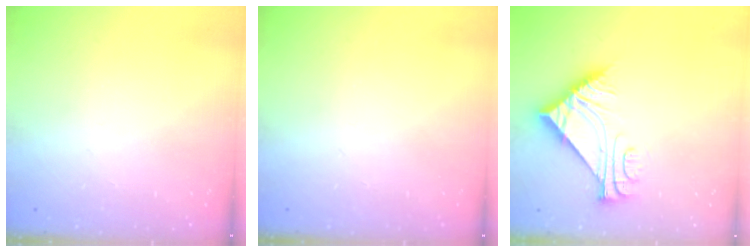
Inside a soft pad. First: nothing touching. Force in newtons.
{"total": 0.0}
{"total": 9.3, "press": 9.3, "slide": 0.5}